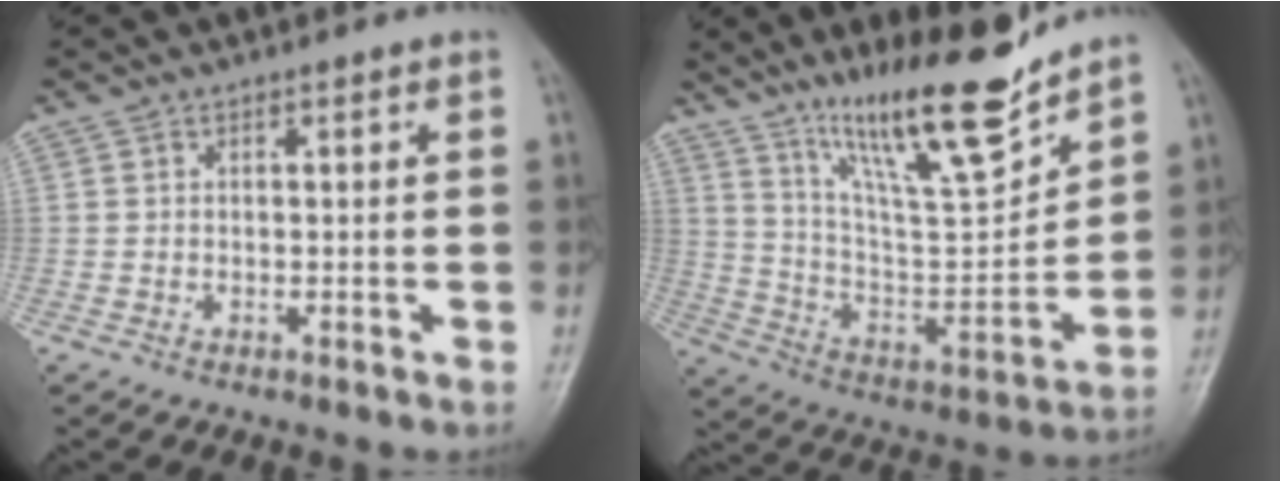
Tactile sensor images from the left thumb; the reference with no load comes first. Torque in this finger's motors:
{"motor_torque": [0.72, 0.17, 1.44, -1.31, 0.31]}